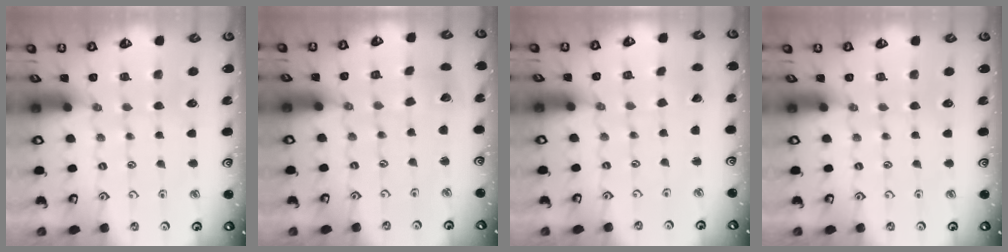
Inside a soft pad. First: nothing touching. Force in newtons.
{"total": 2.4, "press": 2.4, "slide": 0.3}
{"total": 0.5, "press": 0.5, "slide": 0.0}
{"total": 0.0}